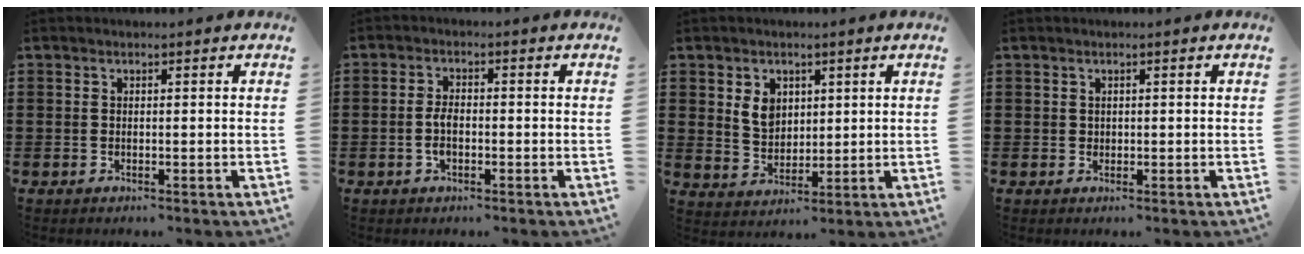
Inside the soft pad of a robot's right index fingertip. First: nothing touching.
{"total": 3.0, "force": [-0.7, 1.3, 2.6], "torque": [-0.067, -0.005, -0.017]}
{"total": 4.9, "force": [1.9, 3.8, 2.4], "torque": [-0.053, 0.009, 0.032]}
{"total": 0.8, "force": [0.4, 0.7, 0.1], "torque": [-0.005, 0.002, 0.008]}